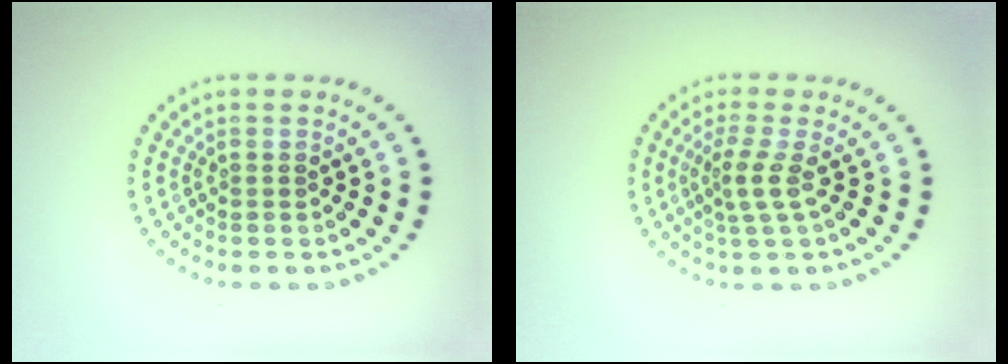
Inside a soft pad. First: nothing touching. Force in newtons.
{"total": 2.3, "press": 1.5, "slide": 1.7}